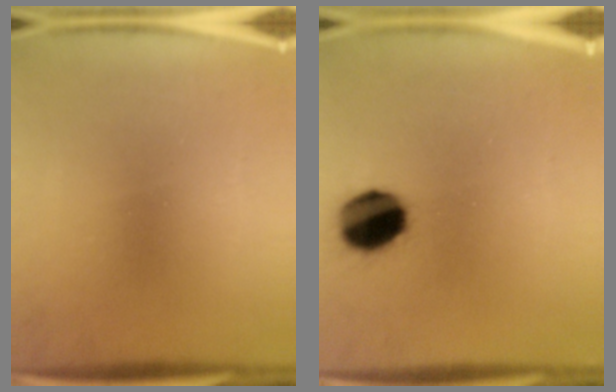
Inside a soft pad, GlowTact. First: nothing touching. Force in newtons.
{"total": 11.0}